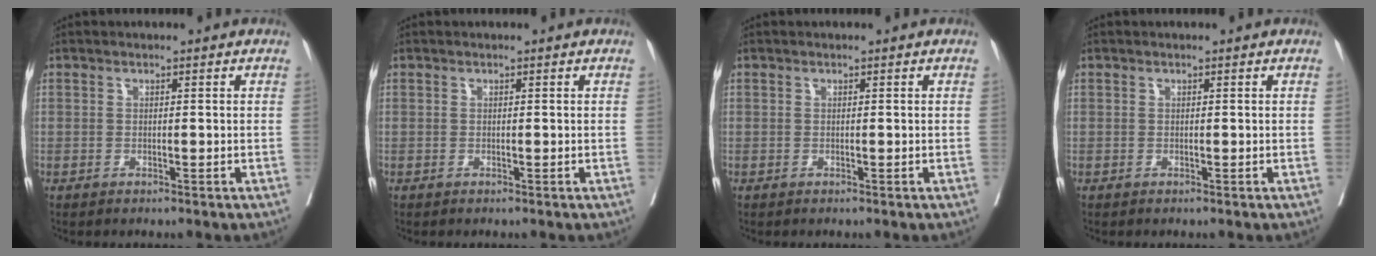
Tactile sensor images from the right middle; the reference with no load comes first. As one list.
[{"total": 0.0}, {"total": 0.0}, {"total": 0.0}]